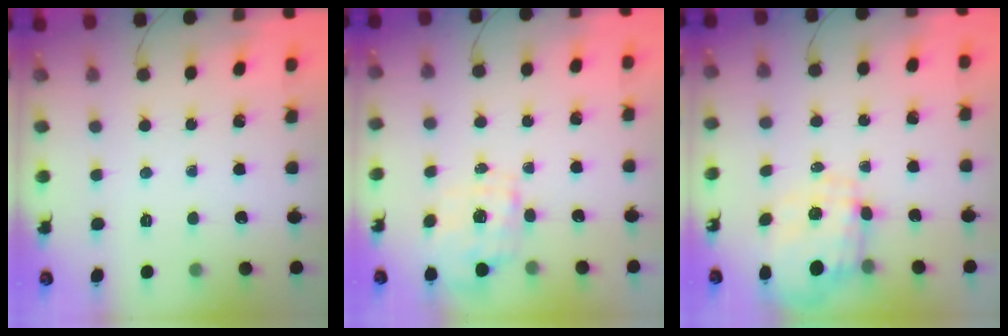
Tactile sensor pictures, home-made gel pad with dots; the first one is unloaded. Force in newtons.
{"total": 1.8, "press": 1.7, "slide": 0.5}
{"total": 3.6, "press": 3.3, "slide": 1.5}